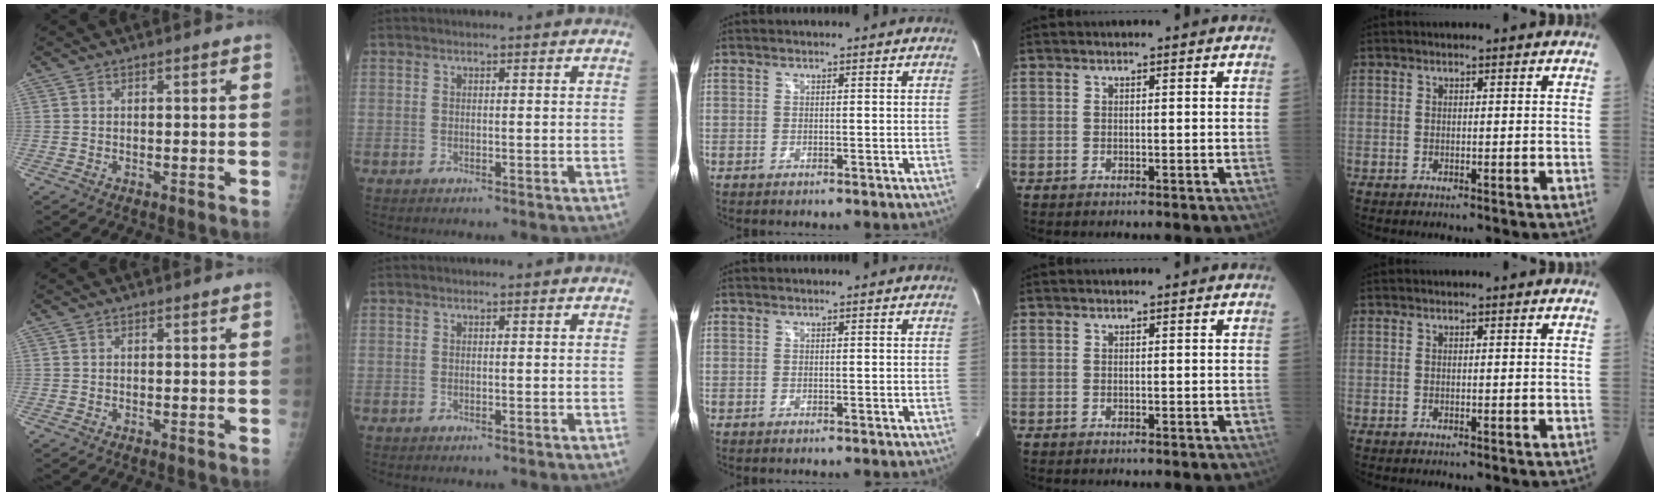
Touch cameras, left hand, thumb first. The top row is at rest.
{}